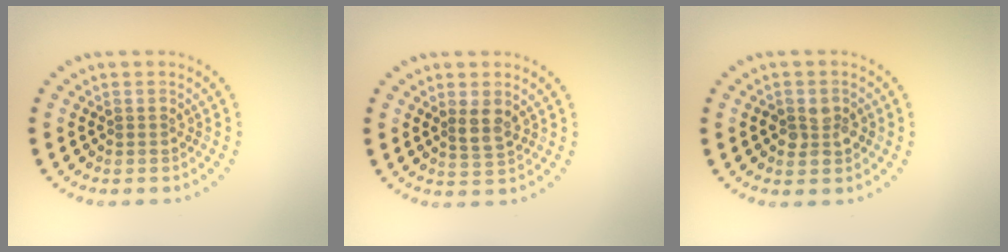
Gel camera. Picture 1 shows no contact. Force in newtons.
{"total": 2.0, "press": 1.9, "slide": 0.8}
{"total": 2.5, "press": 2.4, "slide": 0.5}